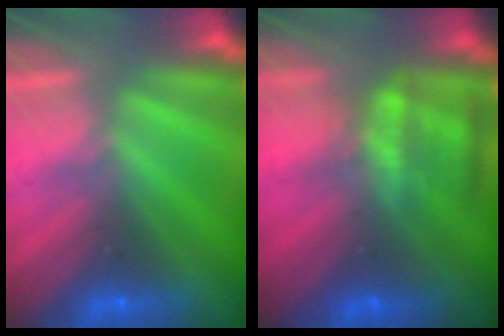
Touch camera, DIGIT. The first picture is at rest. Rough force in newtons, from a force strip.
{"total": 7.1}